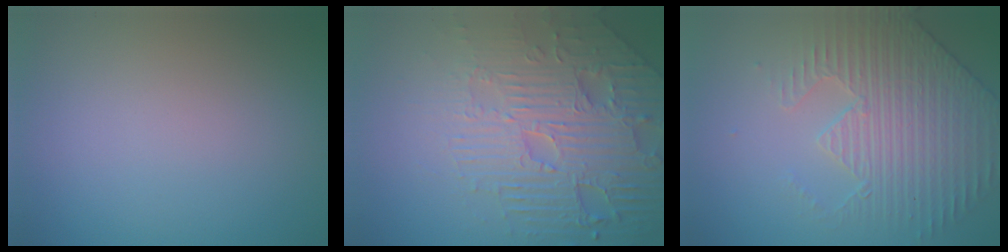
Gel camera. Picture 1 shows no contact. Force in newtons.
{"total": 8.7, "press": 6.1, "slide": 6.2}
{"total": 4.2, "press": 4.2, "slide": 0.5}